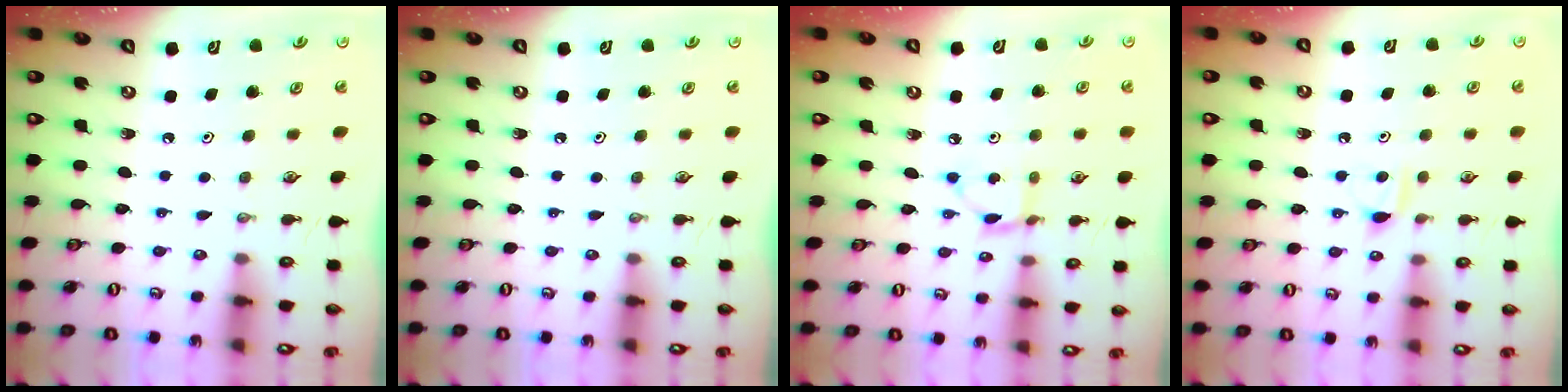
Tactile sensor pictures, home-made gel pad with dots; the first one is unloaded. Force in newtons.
{"total": 0.0}
{"total": 4.1, "press": 4.1, "slide": 0.2}
{"total": 4.3, "press": 4.3, "slide": 0.6}